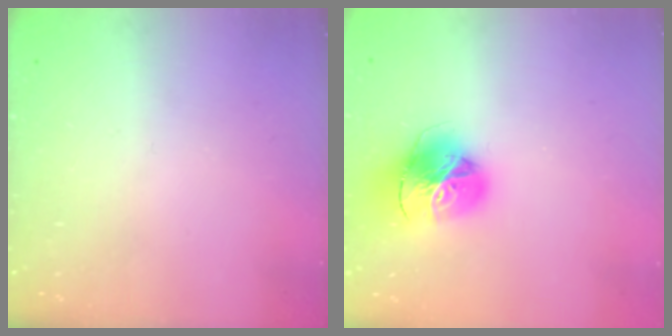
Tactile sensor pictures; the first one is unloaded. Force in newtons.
{"total": 17.1, "press": 17.0, "slide": 1.9}